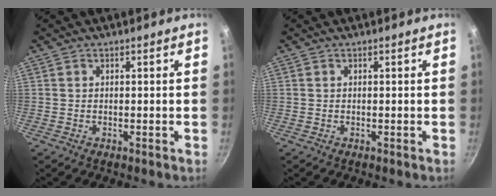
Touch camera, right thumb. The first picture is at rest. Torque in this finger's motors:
{"motor_torque": [-0.06, 0.01, 0.01, 0.01, 0.01]}